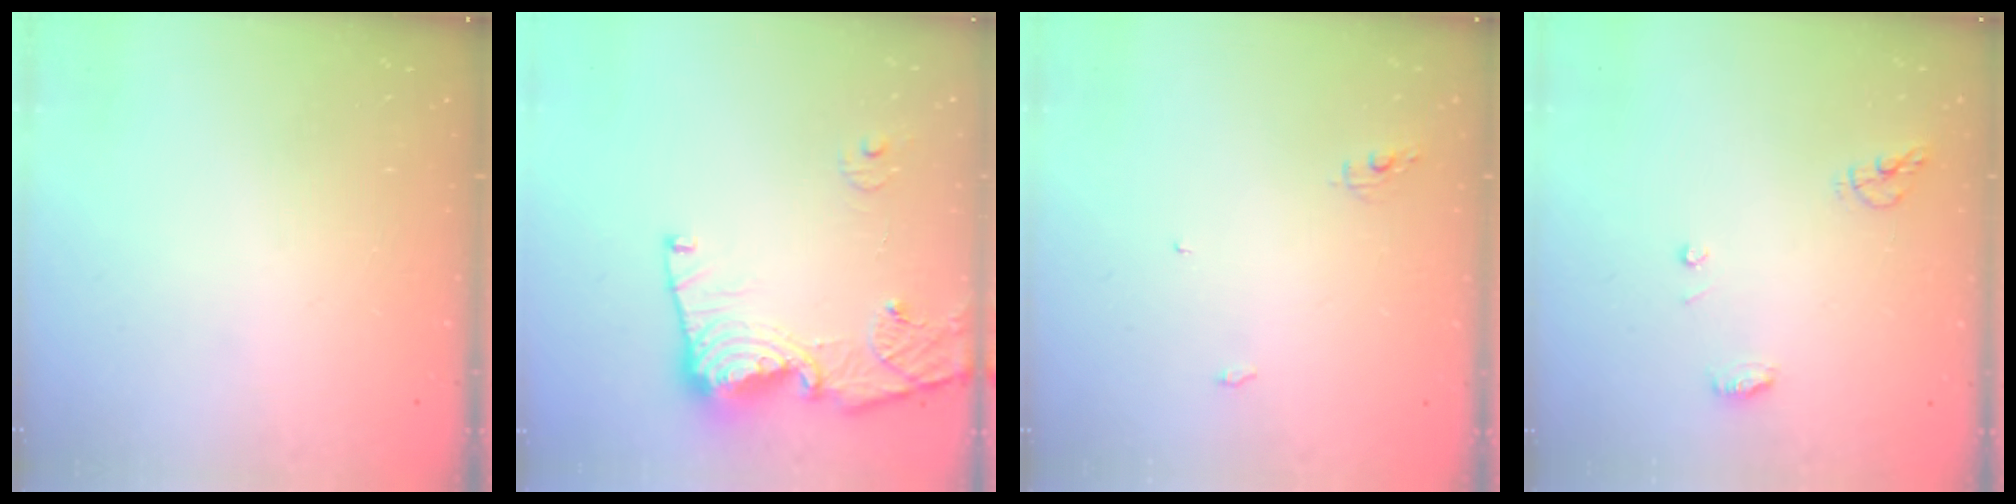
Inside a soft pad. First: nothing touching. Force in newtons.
{"total": 14.7, "press": 14.6, "slide": 1.8}
{"total": 3.4, "press": 3.4, "slide": 0.0}
{"total": 6.3, "press": 6.3, "slide": 0.7}